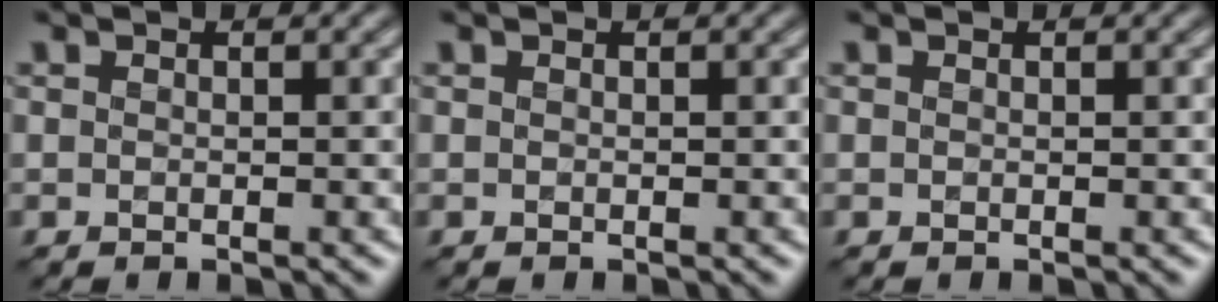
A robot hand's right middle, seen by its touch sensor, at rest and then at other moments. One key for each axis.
{"total": 0.0}
{"total": 0.0}